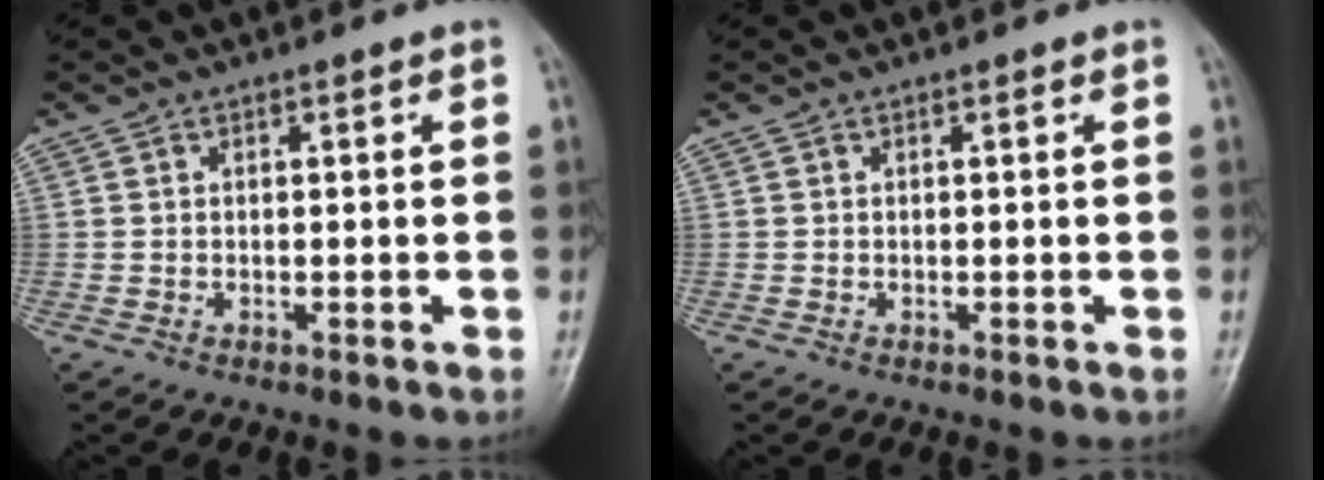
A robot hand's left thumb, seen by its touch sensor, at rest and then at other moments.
{"total": 0.0}